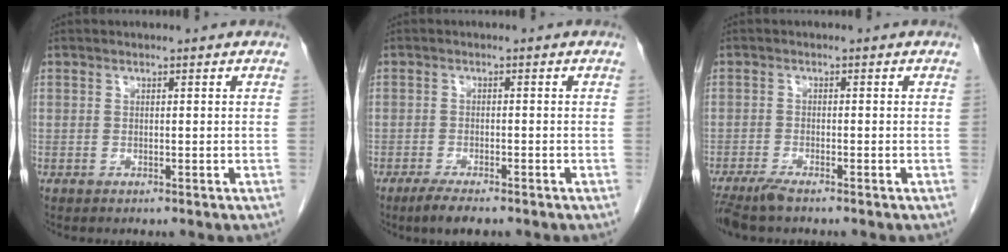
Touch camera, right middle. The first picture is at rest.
{"total": 3.6, "force": [-2.7, 0.6, 2.3], "torque": [-0.045, -0.008, -0.046]}
{"total": 3.7, "force": [-3.0, 0.3, 2.2], "torque": [-0.041, -0.009, -0.056]}